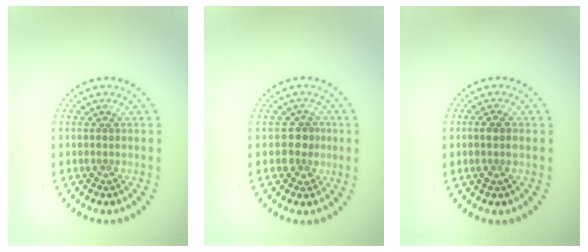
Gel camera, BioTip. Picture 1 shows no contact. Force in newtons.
{"total": 2.0, "press": 1.9, "slide": 0.7}
{"total": 1.7, "press": 1.5, "slide": 0.7}